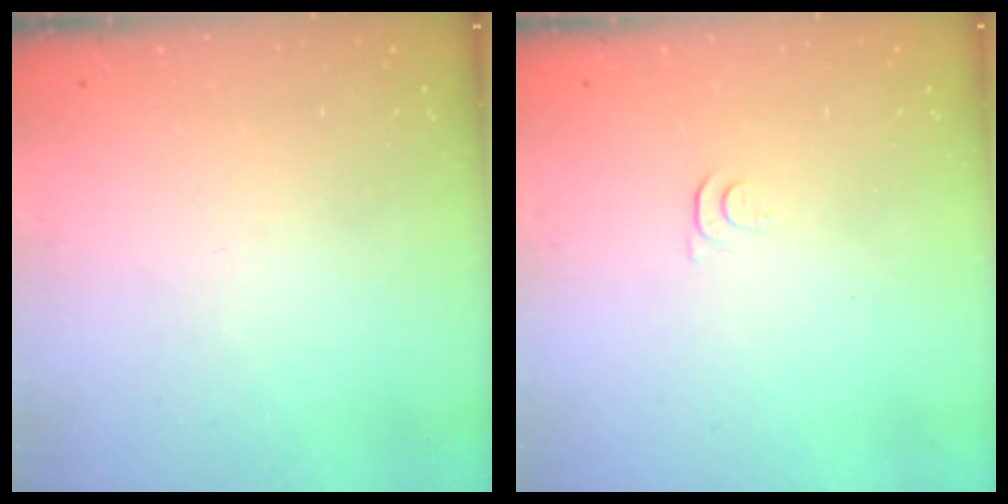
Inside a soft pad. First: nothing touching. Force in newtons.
{"total": 3.3, "press": 3.2, "slide": 0.4}